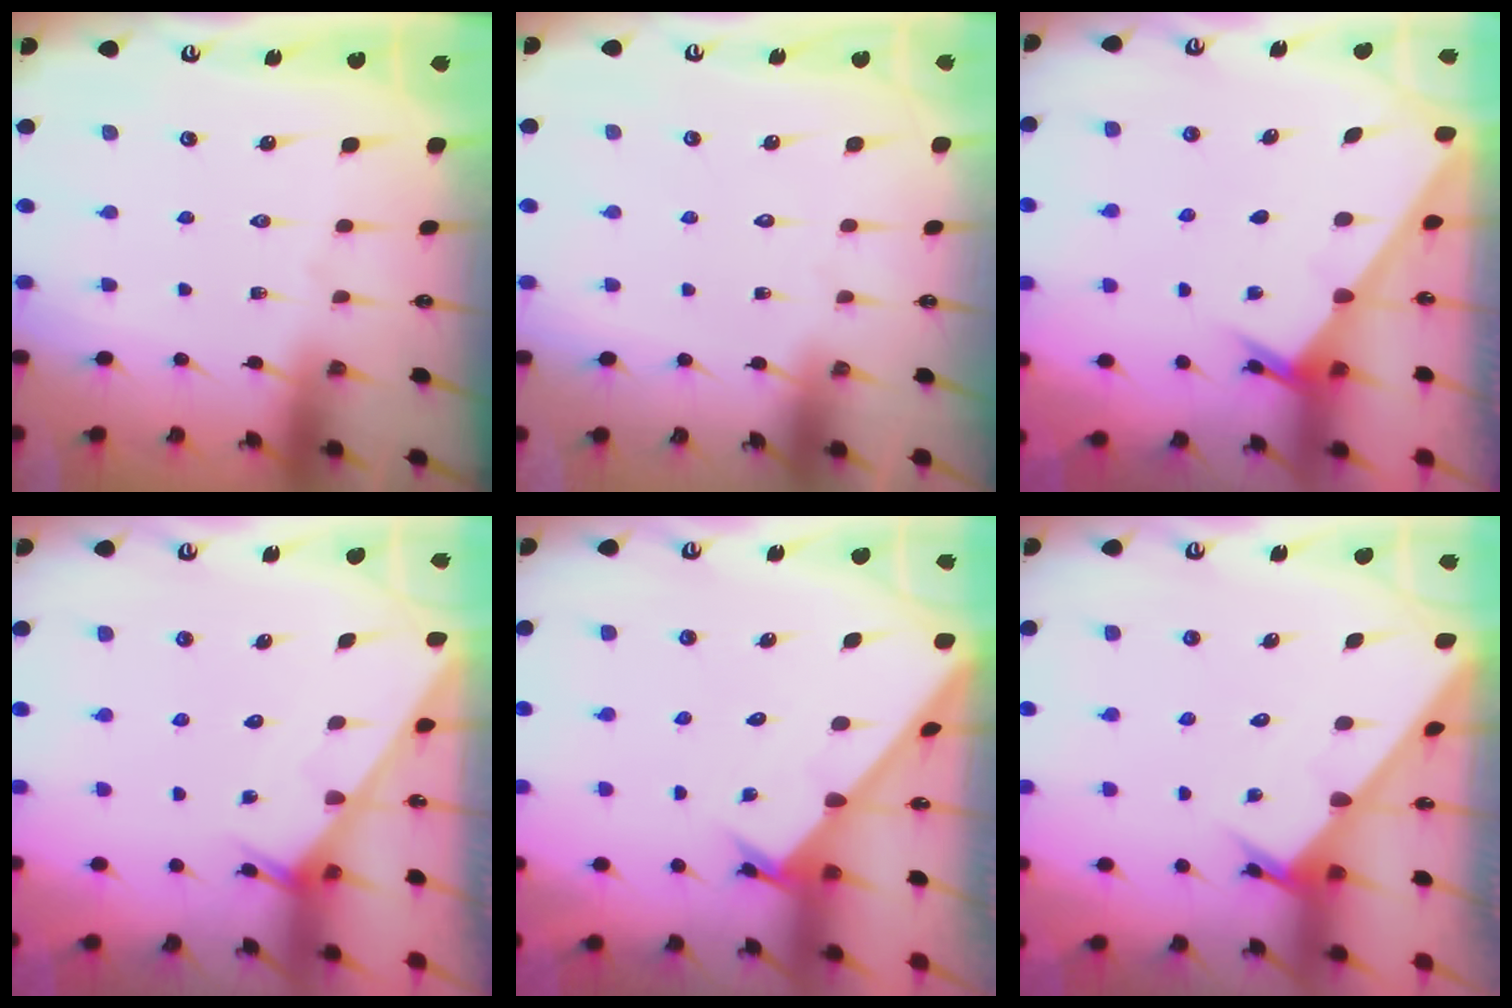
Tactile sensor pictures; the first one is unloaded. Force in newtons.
{"total": 1.5, "press": 1.5, "slide": 0.0}
{"total": 2.4, "press": 2.4, "slide": 0.3}
{"total": 2.6, "press": 2.6, "slide": 0.2}
{"total": 1.4, "press": 1.4, "slide": 0.1}
{"total": 2.7, "press": 2.7, "slide": 0.1}